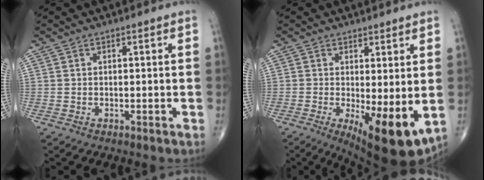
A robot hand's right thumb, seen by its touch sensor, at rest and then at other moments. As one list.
[{"total": 11.1, "force": [-1.8, 3.8, 10.3], "torque": [-0.149, -0.028, -0.015]}]